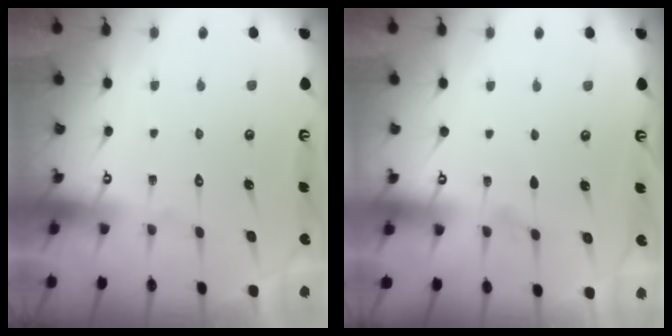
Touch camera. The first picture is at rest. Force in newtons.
{"total": 4.6, "press": 4.0, "slide": 2.3}